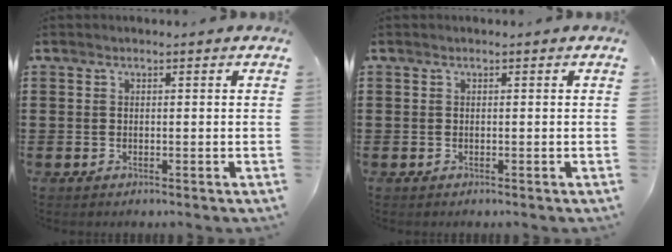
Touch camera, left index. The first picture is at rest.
{"total": 0.0}